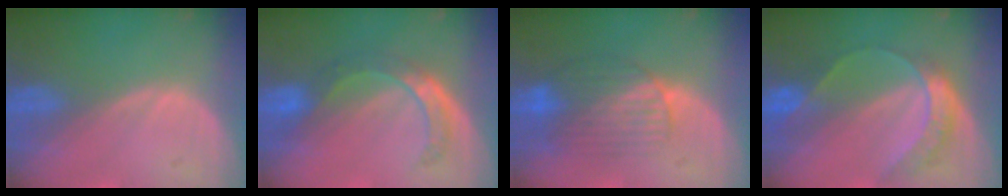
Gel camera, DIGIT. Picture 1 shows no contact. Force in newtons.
{"total": 5.6, "press": 5.5, "slide": 0.7}
{"total": 8.2, "press": 7.3, "slide": 3.9}
{"total": 7.0, "press": 5.8, "slide": 3.9}